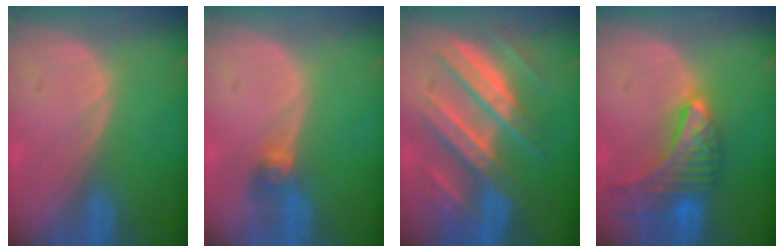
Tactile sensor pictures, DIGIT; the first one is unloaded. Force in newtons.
{"total": 2.7, "press": 2.7, "slide": 0.1}
{"total": 11.3, "press": 11.2, "slide": 1.1}
{"total": 9.7, "press": 8.6, "slide": 4.5}